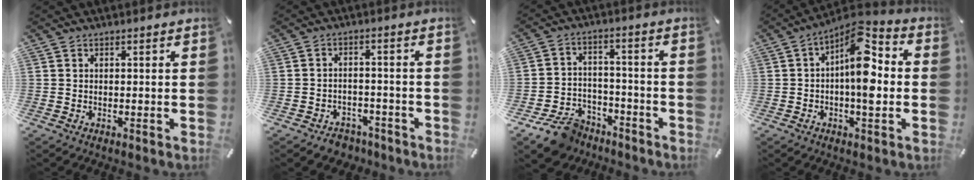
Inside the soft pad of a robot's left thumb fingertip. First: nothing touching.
{"total": 4.1, "force": [-3.1, 2.6, 0.6], "torque": [-0.015, 0.017, -0.060]}
{"total": 10.1, "force": [-7.5, 5.9, 3.3], "torque": [-0.055, 0.054, -0.132]}
{"total": 11.9, "force": [0.6, 5.0, 10.8], "torque": [-0.170, -0.015, 0.008]}